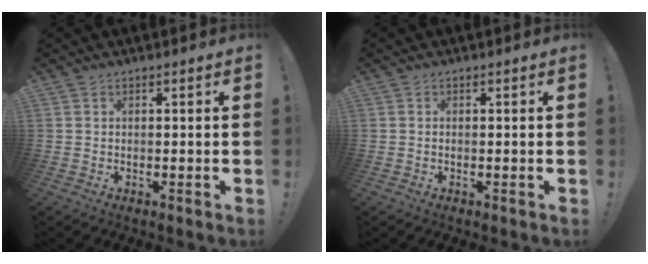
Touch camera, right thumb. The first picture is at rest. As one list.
[{"total": 0.0}]